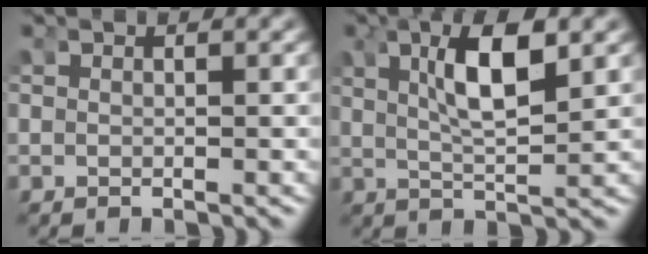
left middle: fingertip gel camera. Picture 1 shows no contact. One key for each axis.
{"total": 5.1, "fx": 1.3, "fy": 1.3, "fz": 4.8, "tx": -0.083, "ty": 0.003, "tz": 0.023}